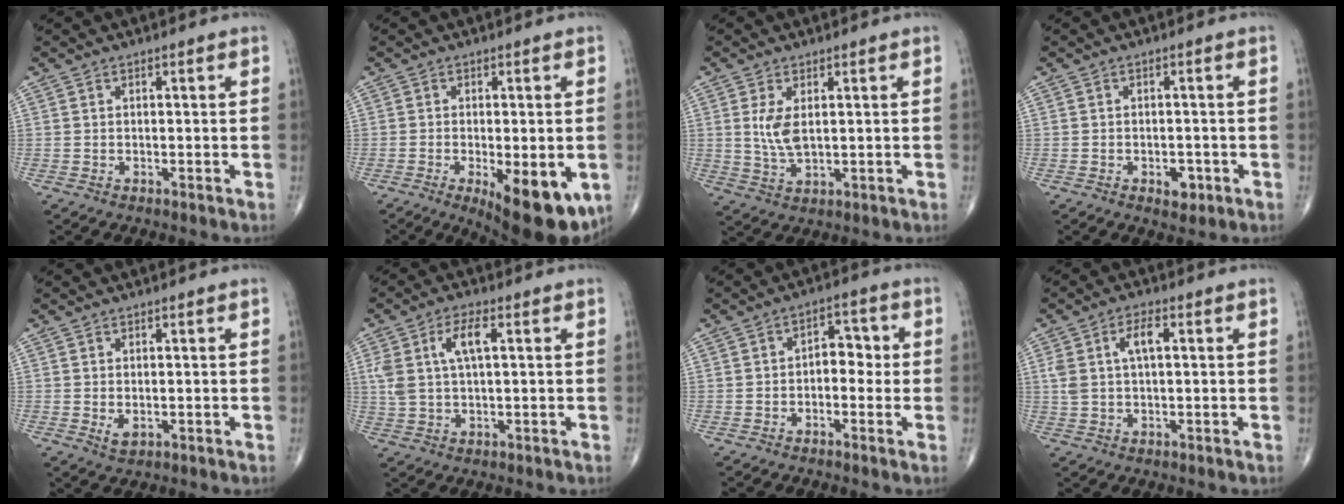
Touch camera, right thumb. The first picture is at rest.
{"total": 13.6, "force": [-4.9, 5.2, 11.6], "torque": [-0.130, -0.012, -0.057]}
{"total": 5.2, "force": [1.0, 2.5, 4.5], "torque": [-0.089, -0.010, 0.028]}
{"total": 2.9, "force": [-1.2, 1.9, 1.9], "torque": [-0.011, 0.005, -0.011]}
{"total": 1.9, "force": [-0.2, 1.2, 1.5], "torque": [-0.021, -0.003, 0.004]}
{"total": 7.5, "force": [2.0, 3.0, 6.5], "torque": [-0.142, 0.010, 0.041]}
{"total": 5.1, "force": [-0.4, 3.4, 3.8], "torque": [-0.021, 0.022, -0.017]}
{"total": 5.8, "force": [1.4, 2.6, 5.0], "torque": [-0.108, 0.014, 0.029]}